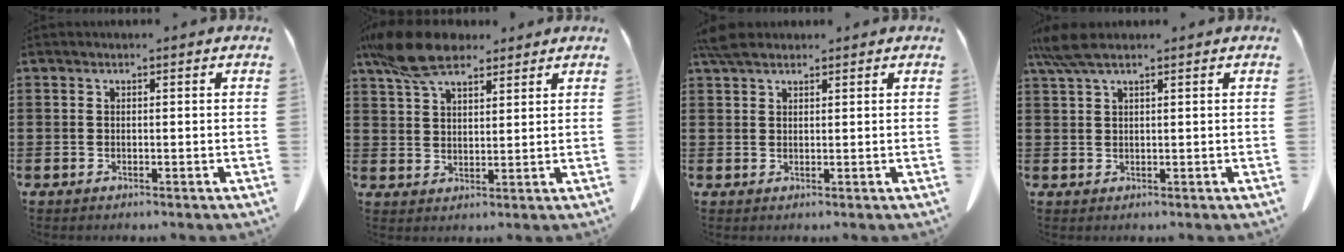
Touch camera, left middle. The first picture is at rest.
{"total": 9.7, "force": [7.2, 3.9, 5.2], "torque": [-0.124, -0.005, 0.138]}
{"total": 3.3, "force": [2.6, 1.1, 1.6], "torque": [-0.039, 0.003, 0.052]}
{"total": 4.2, "force": [2.8, 0.6, 3.0], "torque": [-0.072, -0.002, 0.051]}